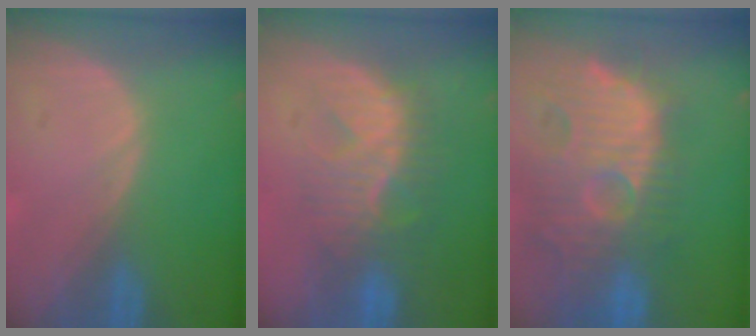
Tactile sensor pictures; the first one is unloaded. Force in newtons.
{"total": 8.0, "press": 7.9, "slide": 1.3}
{"total": 14.0, "press": 12.4, "slide": 6.4}